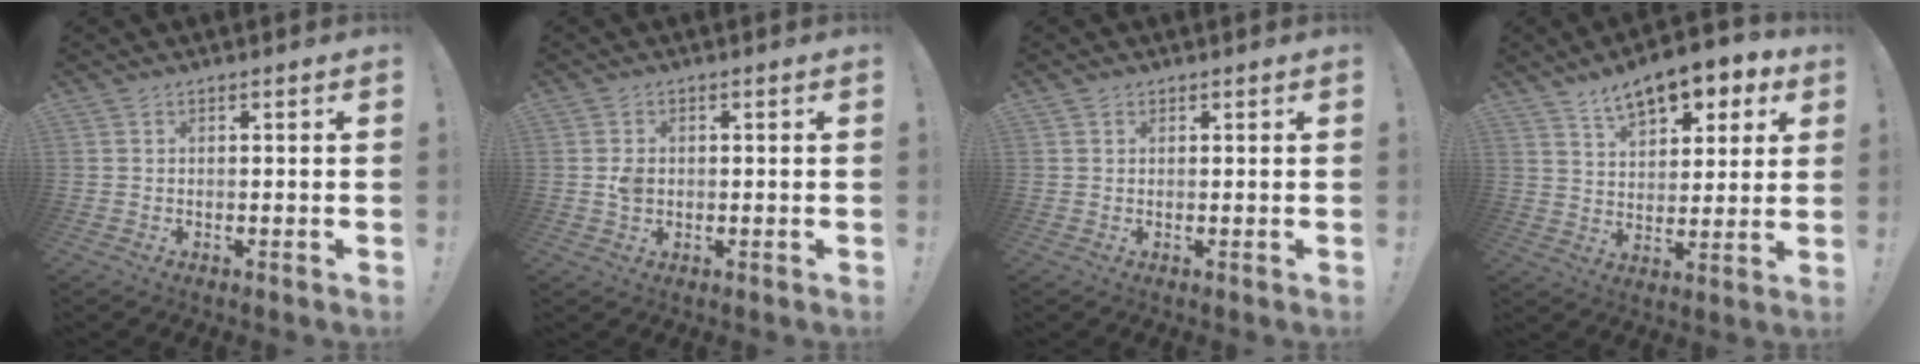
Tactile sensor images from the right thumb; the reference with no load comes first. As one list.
[{"total": 2.6, "force": [-0.1, 2.0, 1.5], "torque": [-0.016, 0.002, -0.005]}, {"total": 0.9, "force": [0.7, 0.6, 0.0], "torque": [0.006, -0.002, 0.012]}, {"total": 12.0, "force": [8.0, 6.0, 6.6], "torque": [-0.104, -0.049, 0.144]}]